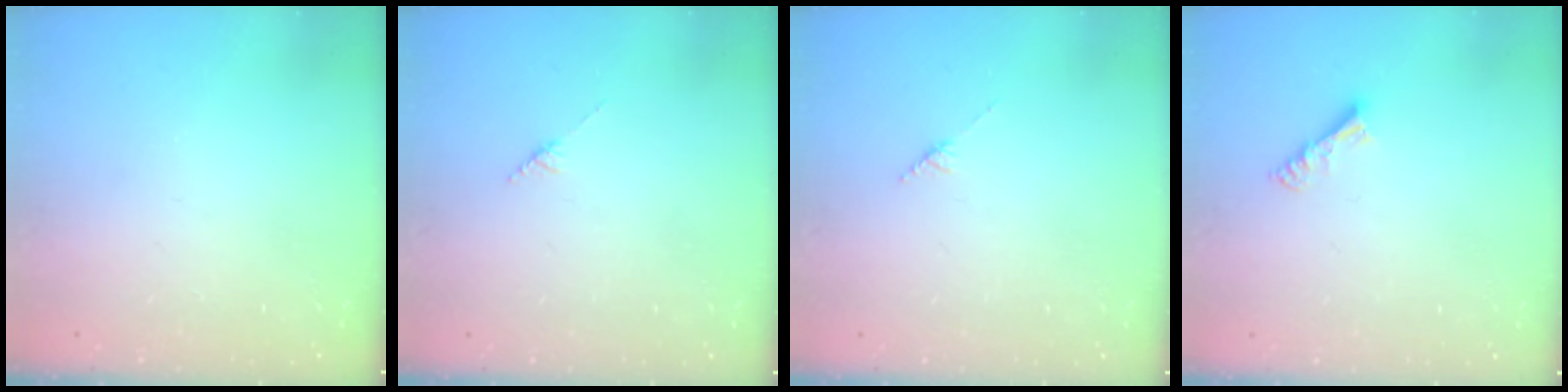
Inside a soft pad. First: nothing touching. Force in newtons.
{"total": 2.8, "press": 2.8, "slide": 0.4}
{"total": 2.8, "press": 2.8, "slide": 0.4}
{"total": 4.4, "press": 4.4, "slide": 0.6}